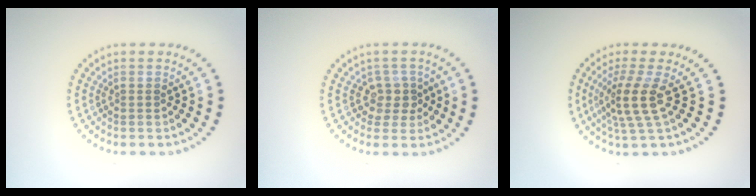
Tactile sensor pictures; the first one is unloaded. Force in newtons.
{"total": 2.2, "press": 1.9, "slide": 1.1}
{"total": 3.6, "press": 2.6, "slide": 2.4}